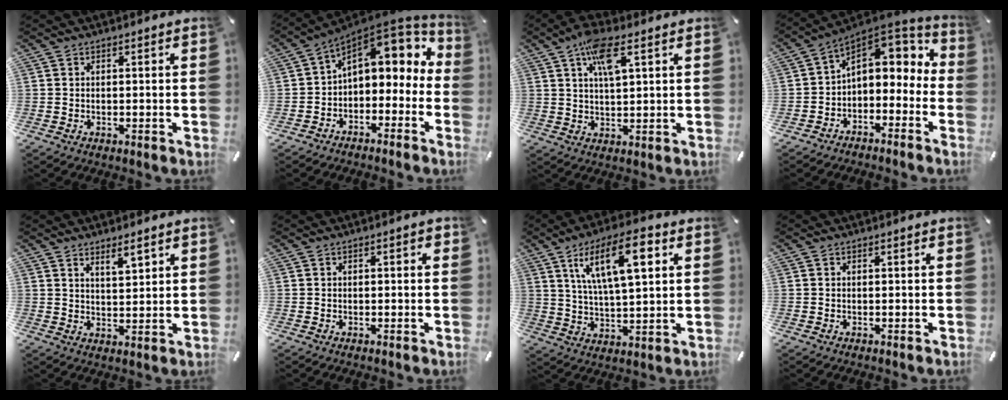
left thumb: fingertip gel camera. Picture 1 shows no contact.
{"total": 10.2, "force": [4.3, 6.7, 6.4], "torque": [-0.093, -0.037, 0.076]}
{"total": 8.7, "force": [4.3, 2.9, 7.0], "torque": [-0.130, -0.002, 0.072]}
{"total": 9.4, "force": [2.4, 6.8, 6.0], "torque": [-0.087, -0.014, 0.046]}
{"total": 4.4, "force": [3.7, 1.2, 2.0], "torque": [-0.029, -0.023, 0.065]}
{"total": 0.8, "force": [0.0, 0.3, 0.8], "torque": [-0.014, 0.002, -0.001]}
{"total": 15.9, "force": [7.1, 5.7, 13.1], "torque": [-0.228, -0.006, 0.112]}
{"total": 0.0}